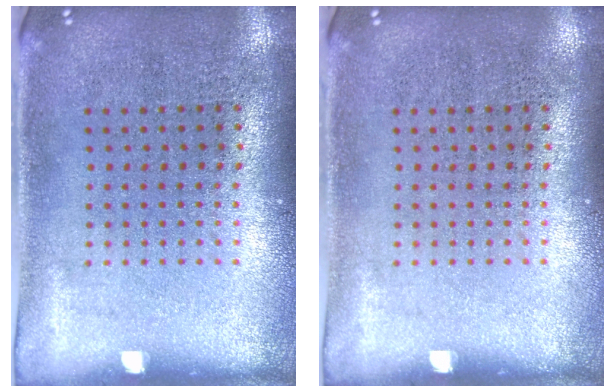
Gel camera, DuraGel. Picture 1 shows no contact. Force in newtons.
{"total": 0.0}